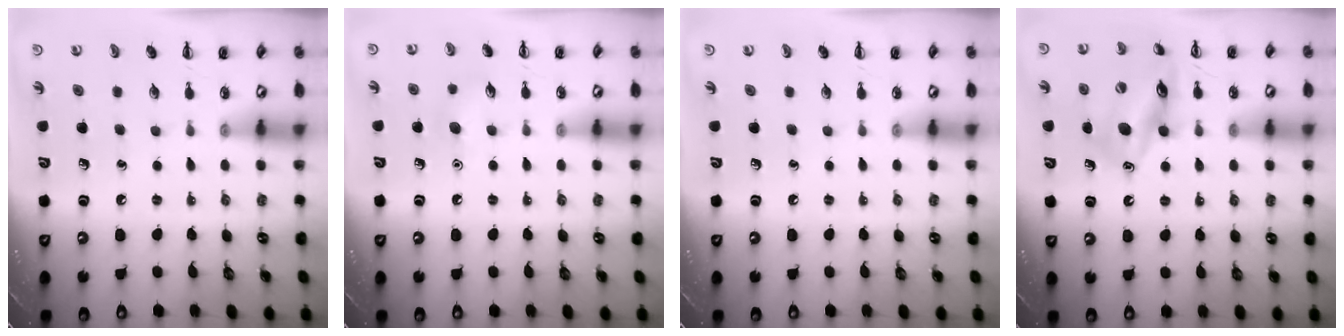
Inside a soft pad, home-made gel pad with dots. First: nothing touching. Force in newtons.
{"total": 6.4, "press": 6.2, "slide": 1.7}
{"total": 0.0}
{"total": 15.5, "press": 15.4, "slide": 2.1}